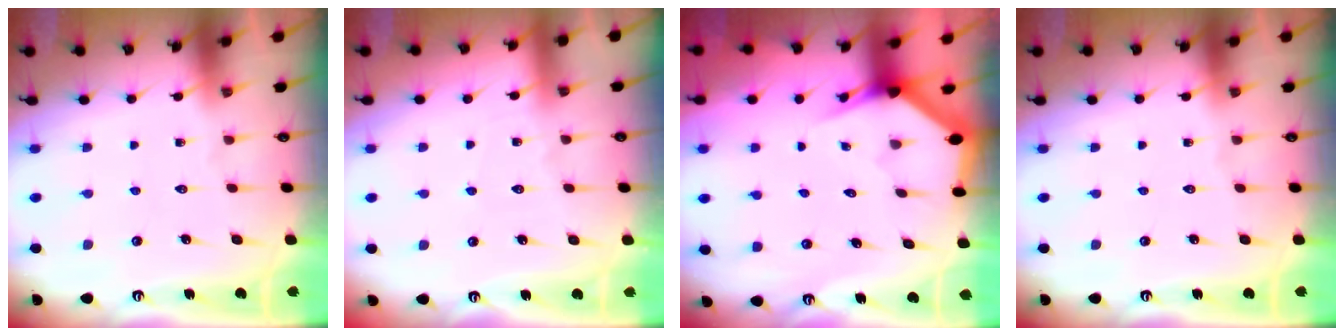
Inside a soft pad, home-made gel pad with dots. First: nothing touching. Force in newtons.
{"total": 3.4, "press": 3.4, "slide": 0.4}
{"total": 2.8, "press": 2.8, "slide": 0.0}
{"total": 0.0}